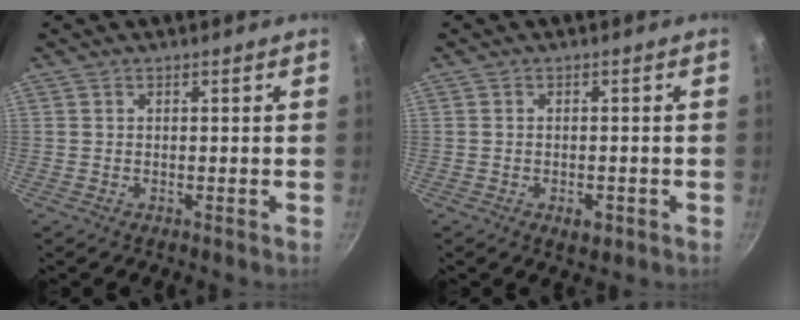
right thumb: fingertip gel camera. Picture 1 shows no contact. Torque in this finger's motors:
{"motor_torque": [-0.18, 0.04, -0.33, -0.05, 0.01]}